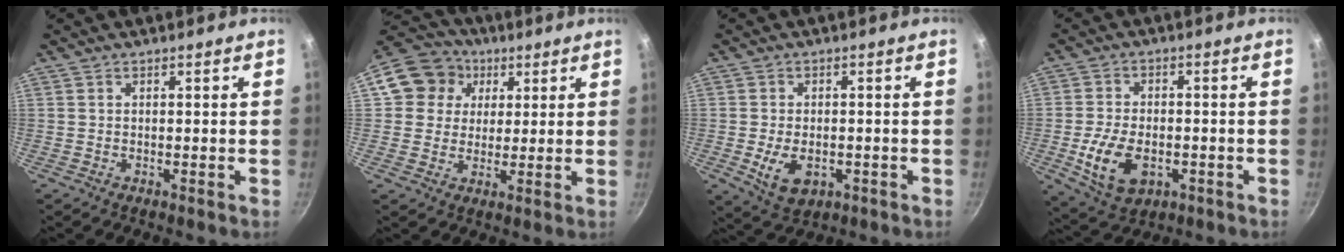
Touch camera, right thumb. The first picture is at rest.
{"total": 11.7, "force": [3.6, 10.3, 4.1], "torque": [-0.048, 0.017, 0.049]}
{"total": 7.2, "force": [-1.9, 4.5, 5.2], "torque": [-0.085, 0.000, -0.022]}
{"total": 10.8, "force": [-2.9, 6.7, 7.9], "torque": [-0.142, 0.007, -0.043]}